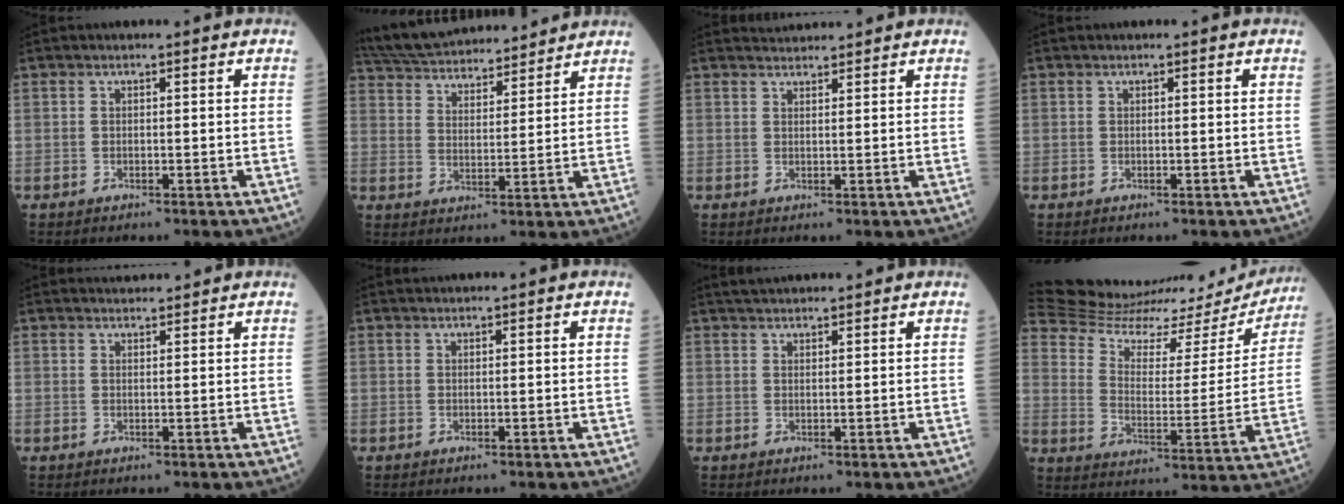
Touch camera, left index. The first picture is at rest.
{"total": 18.7, "force": [17.3, 3.5, 6.1], "torque": [-0.118, 0.035, 0.273]}
{"total": 2.5, "force": [2.5, 0.0, 0.0], "torque": [-0.006, 0.021, 0.046]}
{"total": 0.0}
{"total": 2.5, "force": [2.4, 0.2, 0.2], "torque": [-0.007, 0.019, 0.038]}
{"total": 1.2, "force": [1.2, -0.2, 0.3], "torque": [-0.003, 0.018, 0.026]}
{"total": 4.6, "force": [4.3, 0.5, 1.6], "torque": [-0.025, 0.034, 0.069]}
{"total": 27.0, "force": [25.9, 5.1, 5.5], "torque": [-0.102, -0.072, 0.343]}